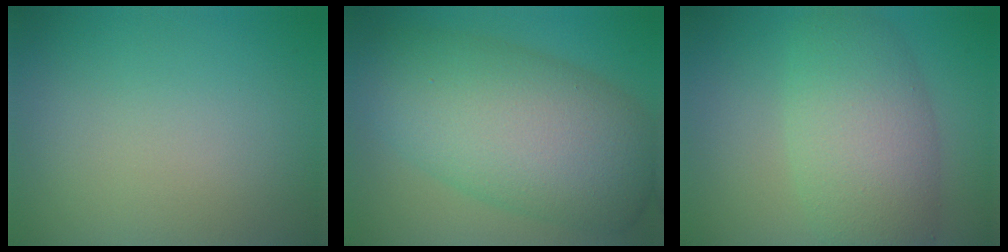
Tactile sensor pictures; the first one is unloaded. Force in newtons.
{"total": 11.1, "press": 11.1, "slide": 0.3}
{"total": 7.0, "press": 7.0, "slide": 0.2}